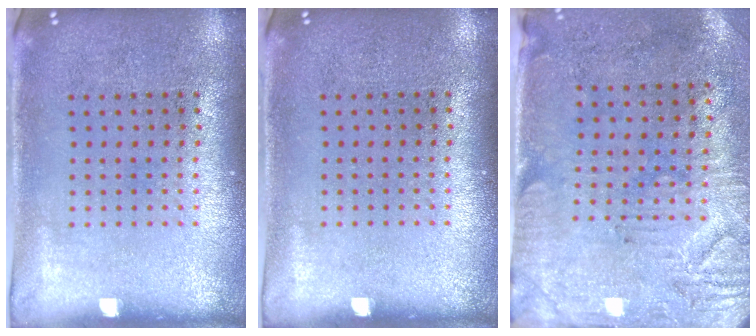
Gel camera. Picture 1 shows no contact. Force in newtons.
{"total": 0.0}
{"total": 3.0, "press": 2.5, "slide": 1.6}